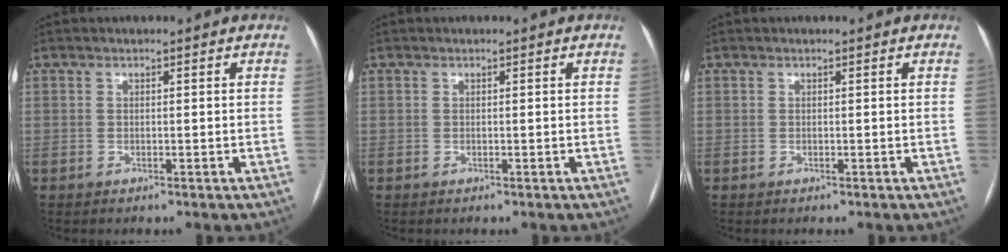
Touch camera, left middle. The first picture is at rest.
{"total": 0.0}
{"total": 0.0}